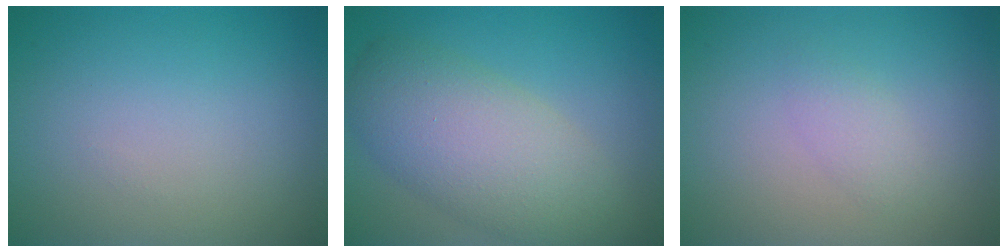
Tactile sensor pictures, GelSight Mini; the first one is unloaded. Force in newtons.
{"total": 7.3, "press": 7.3, "slide": 0.5}
{"total": 1.3, "press": 1.3, "slide": 0.1}